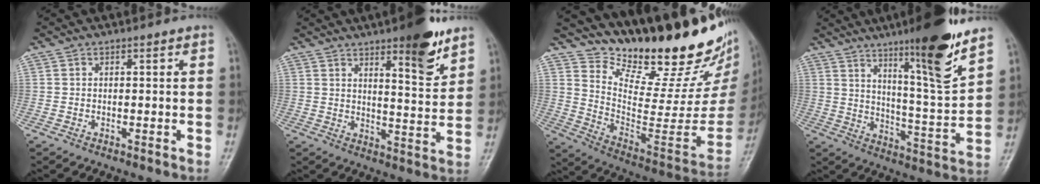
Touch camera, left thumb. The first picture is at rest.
{"total": 10.7, "force": [7.1, 2.5, 7.6], "torque": [-0.088, -0.048, 0.103]}
{"total": 27.7, "force": [22.8, 7.9, 13.6], "torque": [-0.173, -0.163, 0.336]}
{"total": 16.2, "force": [10.8, 1.4, 11.9], "torque": [-0.169, -0.074, 0.173]}